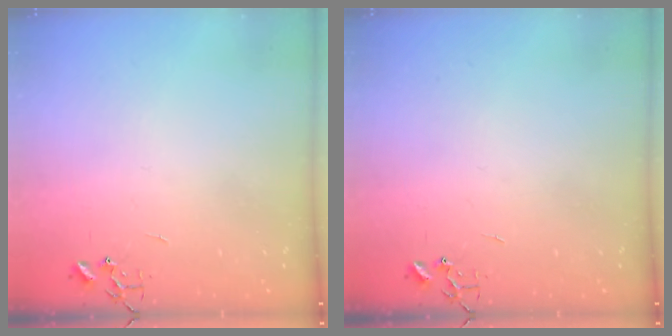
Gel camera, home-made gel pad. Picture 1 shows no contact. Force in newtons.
{"total": 0.0}